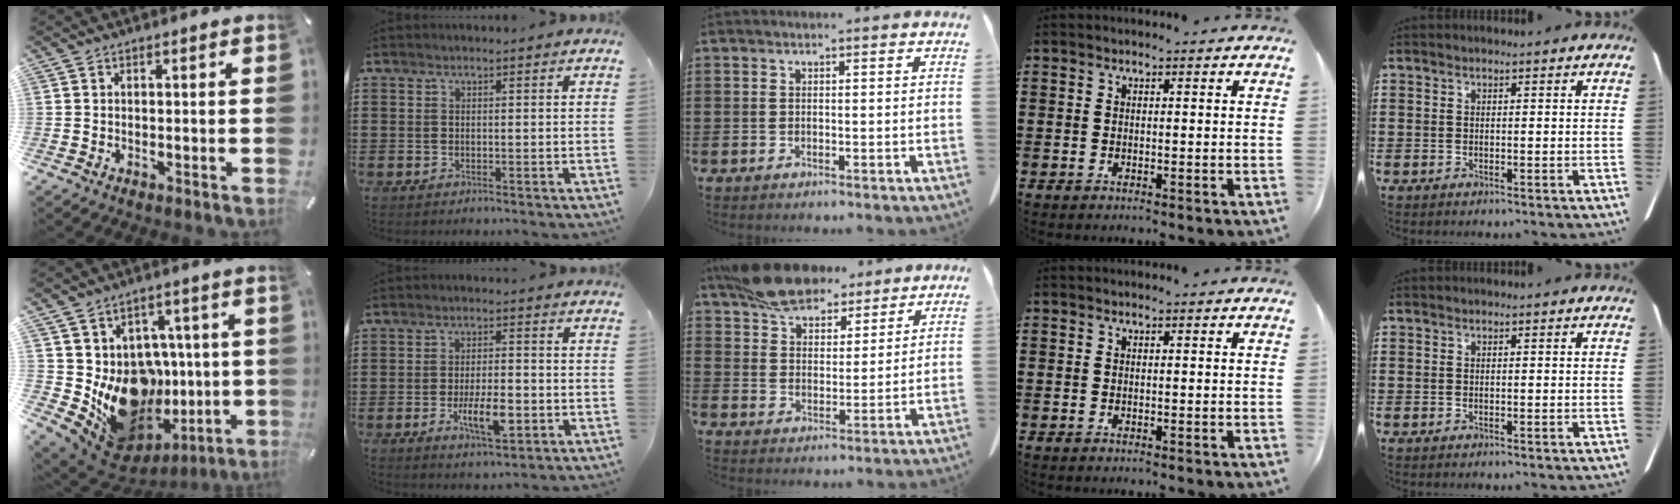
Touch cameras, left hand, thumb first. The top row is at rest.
{"thumb": {"total": 17.3, "force": [-1.1, 15.2, 8.1], "torque": [-0.146, -0.025, 0.030]}, "index": {"total": 6.8, "force": [-2.2, 2.4, 6.0], "torque": [-0.109, -0.006, -0.041]}, "middle": {"total": 10.9, "force": [9.3, 4.1, 4.0], "torque": [-0.096, -0.024, 0.178]}}